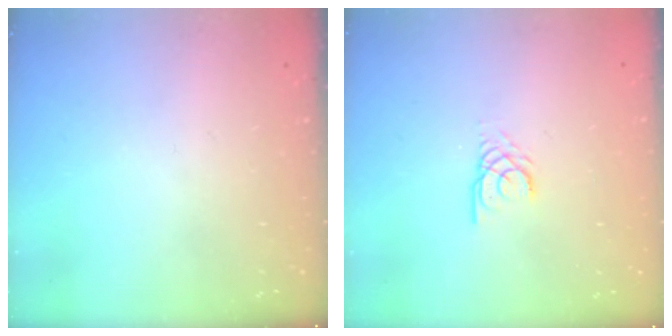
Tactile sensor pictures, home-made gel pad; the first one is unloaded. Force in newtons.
{"total": 2.3, "press": 2.3, "slide": 0.2}